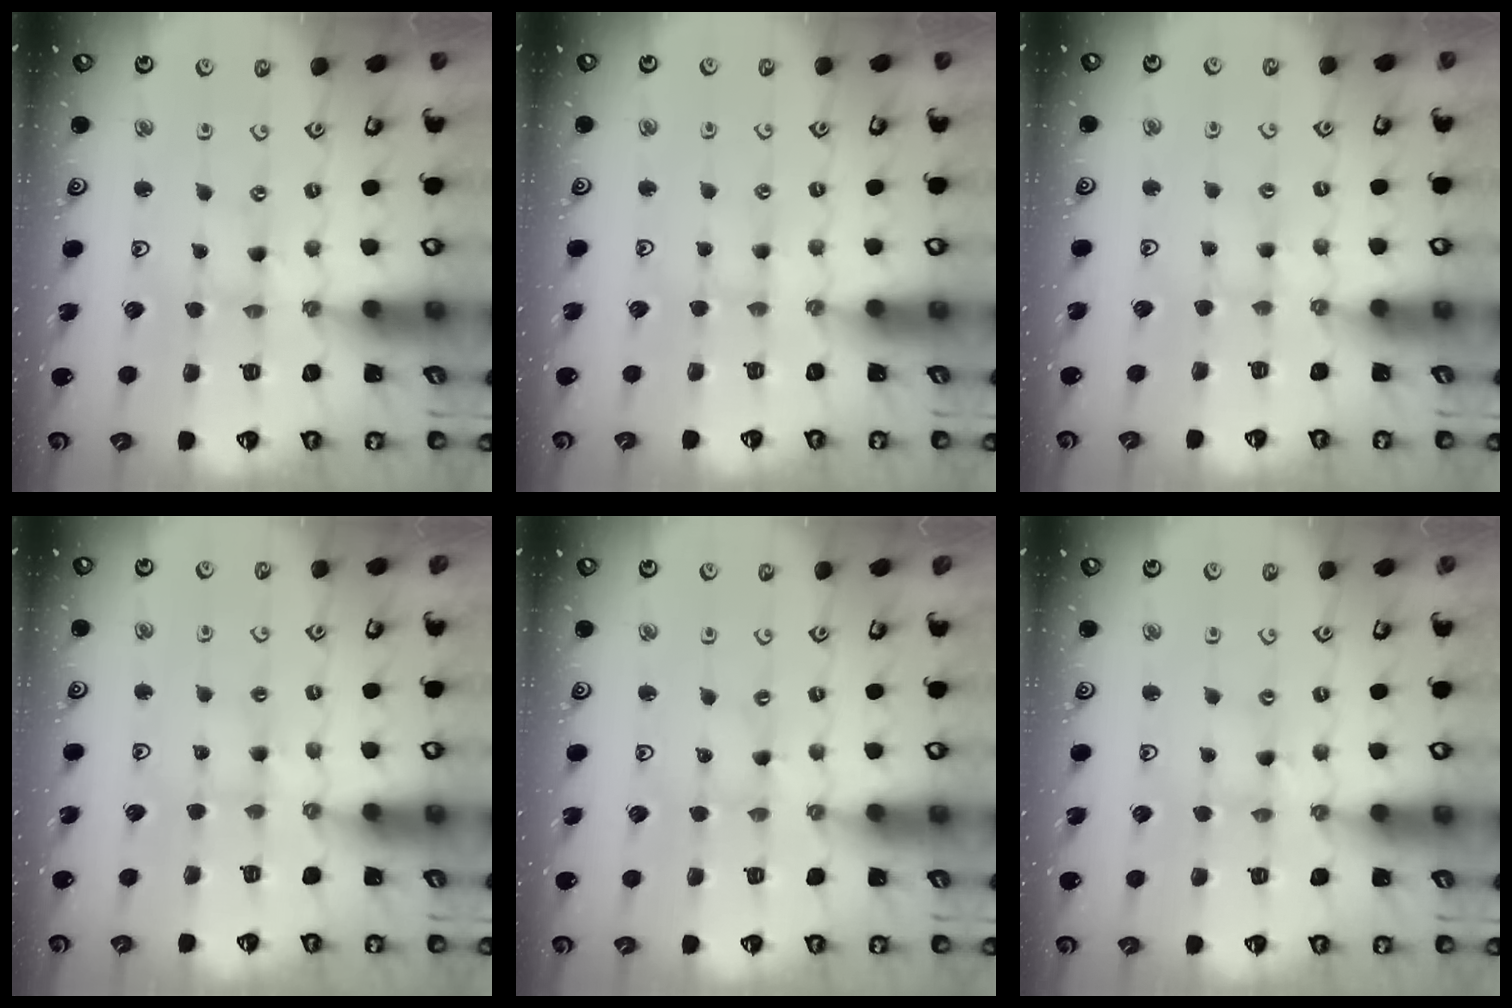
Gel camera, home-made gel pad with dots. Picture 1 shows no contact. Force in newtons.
{"total": 2.2, "press": 2.2, "slide": 0.3}
{"total": 2.8, "press": 2.8, "slide": 0.5}
{"total": 2.7, "press": 2.7, "slide": 0.5}
{"total": 0.0}
{"total": 1.6, "press": 1.6, "slide": 0.3}